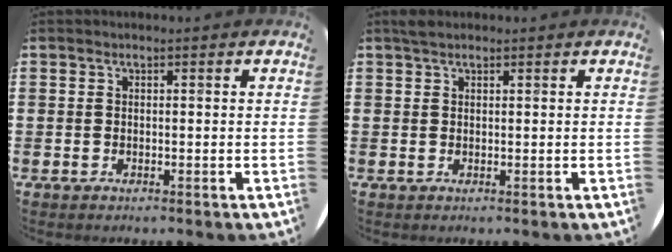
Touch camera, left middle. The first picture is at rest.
{"total": 1.2, "force": [1.0, 0.5, 0.5], "torque": [-0.011, 0.004, 0.018]}